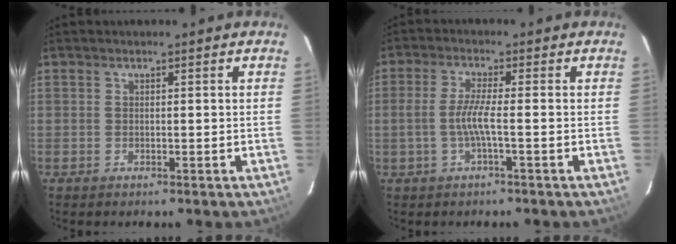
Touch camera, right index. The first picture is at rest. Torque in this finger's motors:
{"motor_torque": [0.71, -0.17, 0.38, 0.13]}